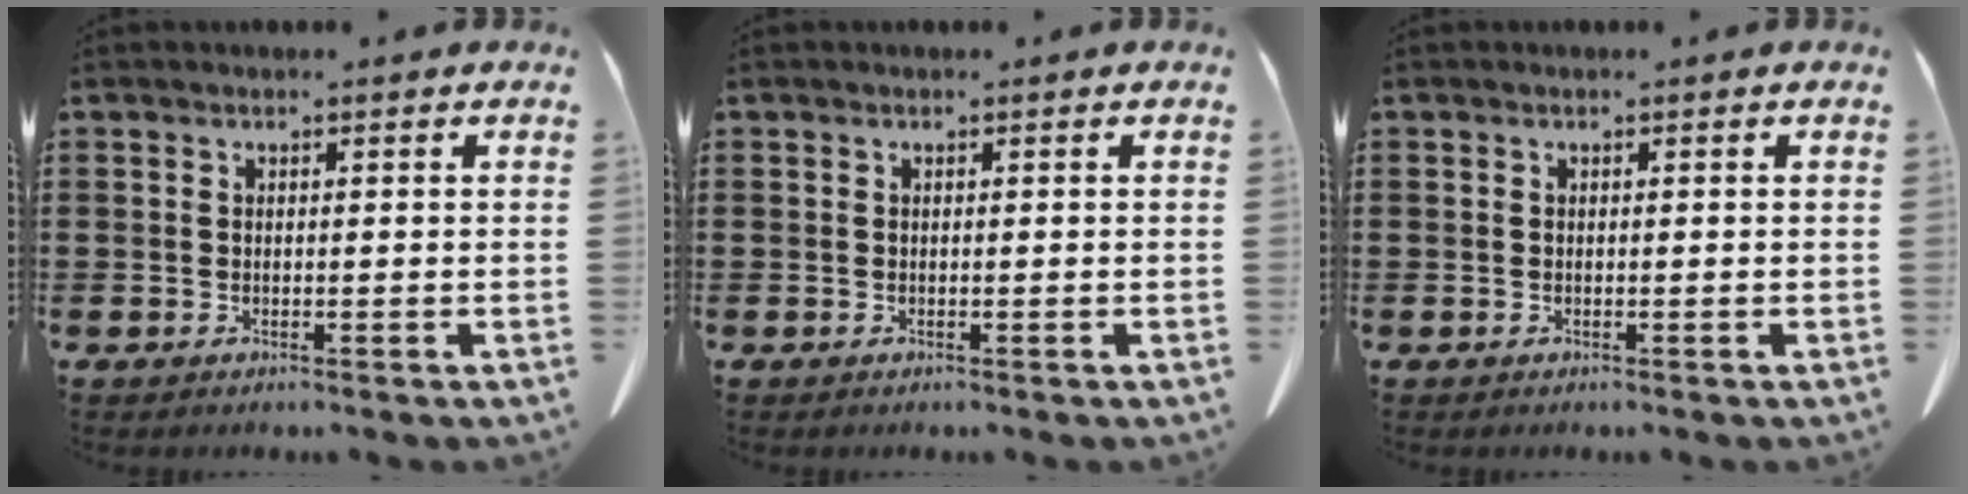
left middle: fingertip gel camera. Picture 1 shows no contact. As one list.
[{"total": 0.0}, {"total": 0.0}]